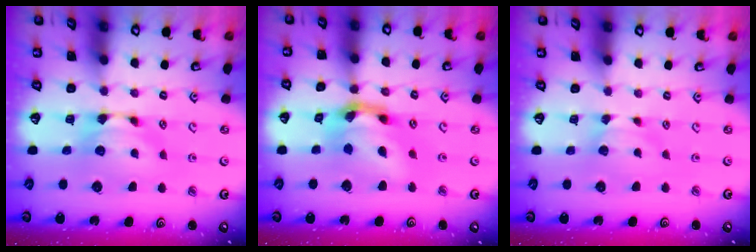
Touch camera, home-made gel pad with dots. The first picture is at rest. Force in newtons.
{"total": 8.2, "press": 7.9, "slide": 2.3}
{"total": 2.0, "press": 2.0, "slide": 0.5}